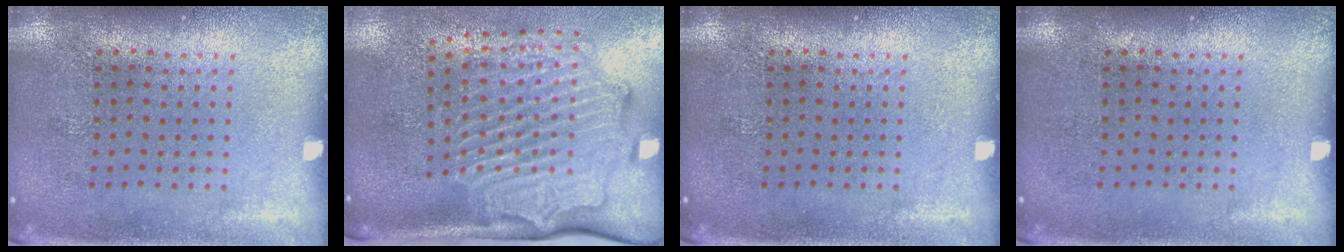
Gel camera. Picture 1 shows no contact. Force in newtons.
{"total": 3.1, "press": 2.4, "slide": 1.9}
{"total": 0.0}
{"total": 0.0}